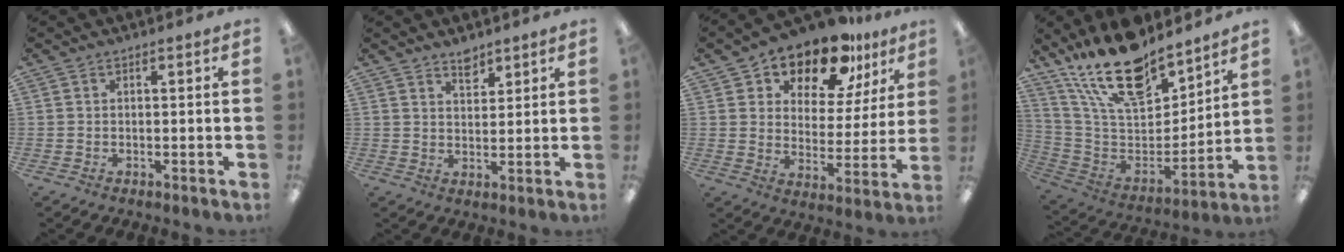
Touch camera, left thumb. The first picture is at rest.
{"total": 4.1, "force": [3.6, 1.7, 1.1], "torque": [-0.003, -0.026, 0.063]}
{"total": 13.8, "force": [11.7, 5.7, 4.5], "torque": [-0.088, -0.083, 0.209]}
{"total": 22.3, "force": [17.1, 9.0, 11.1], "torque": [-0.211, -0.103, 0.304]}